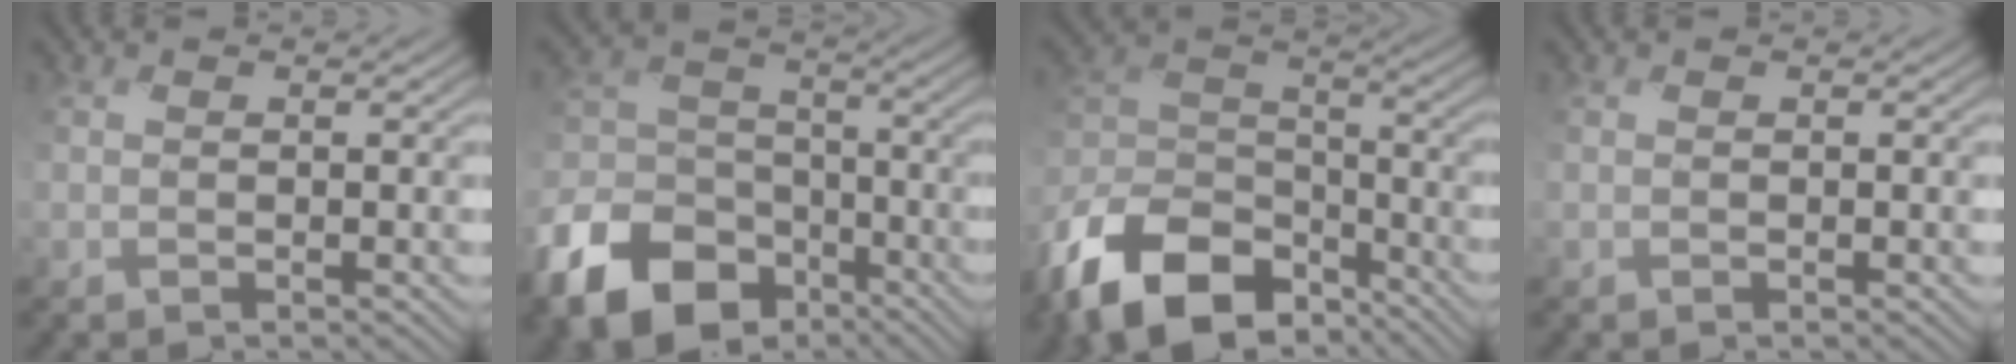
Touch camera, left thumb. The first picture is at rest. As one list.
[{"total": 14.6, "force": [-8.4, 9.9, 6.7], "torque": [-0.204, -0.034, -0.147]}, {"total": 15.7, "force": [-10.5, 8.5, 8.0], "torque": [-0.209, -0.022, -0.200]}, {"total": 0.0}]